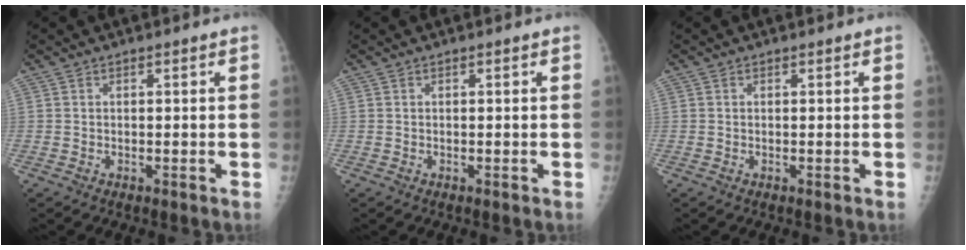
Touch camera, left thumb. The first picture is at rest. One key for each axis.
{"total": 0.0}
{"total": 0.0}